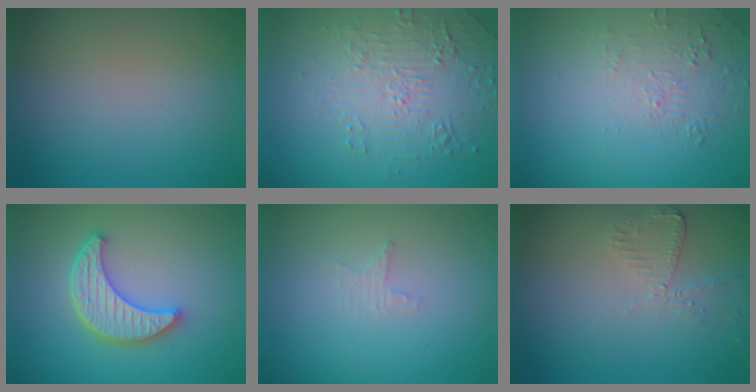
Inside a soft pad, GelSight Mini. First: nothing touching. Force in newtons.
{"total": 4.7, "press": 3.5, "slide": 3.2}
{"total": 1.9, "press": 0.8, "slide": 1.7}
{"total": 4.8, "press": 4.0, "slide": 2.7}
{"total": 0.9, "press": 0.8, "slide": 0.3}
{"total": 1.9, "press": 1.9, "slide": 0.4}